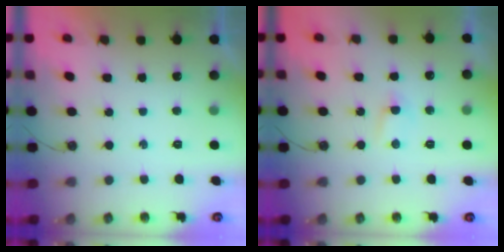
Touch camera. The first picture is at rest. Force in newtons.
{"total": 2.6, "press": 2.5, "slide": 0.3}